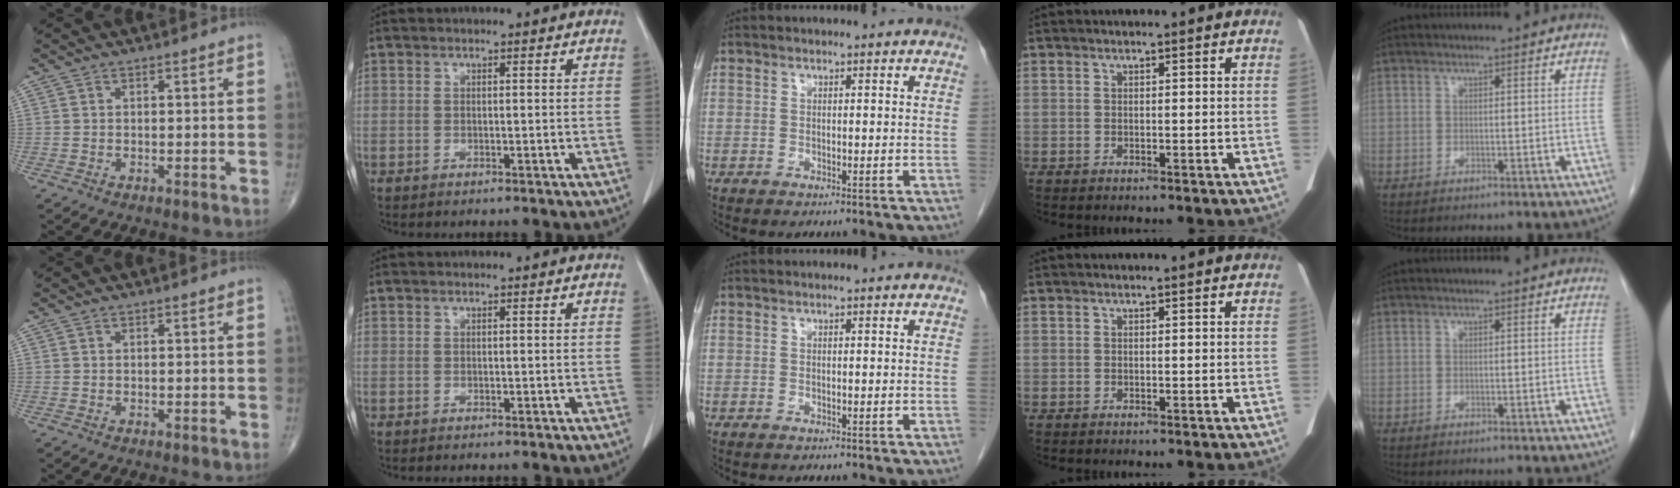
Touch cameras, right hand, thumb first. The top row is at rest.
{}